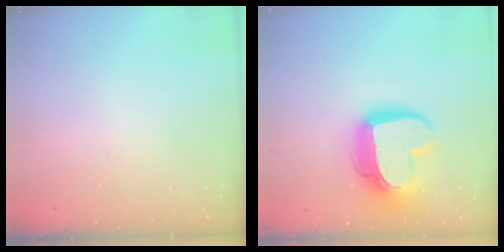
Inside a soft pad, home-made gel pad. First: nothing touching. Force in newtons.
{"total": 18.9, "press": 18.8, "slide": 1.6}